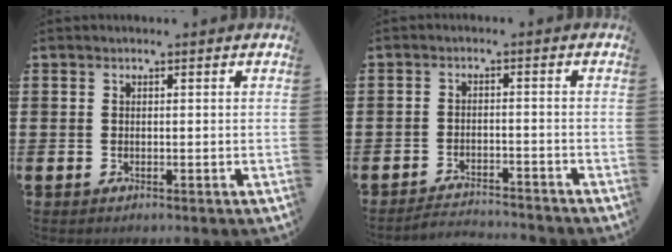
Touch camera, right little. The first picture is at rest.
{"total": 2.4, "force": [-2.4, -0.1, 0.0], "torque": [-0.004, 0.003, -0.051]}